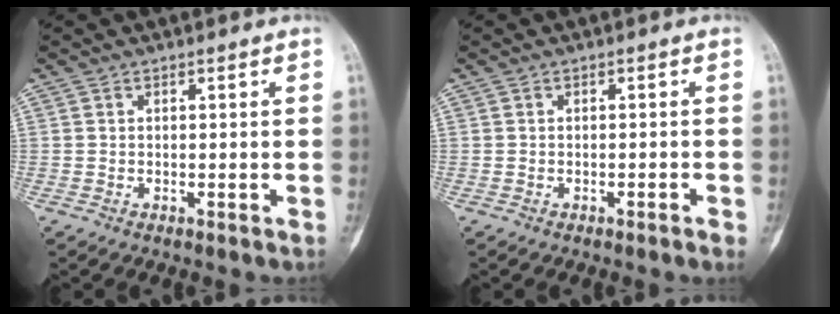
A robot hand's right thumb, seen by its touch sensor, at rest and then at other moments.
{"total": 1.2, "force": [-0.8, 0.1, 1.0], "torque": [-0.024, 0.003, -0.010]}